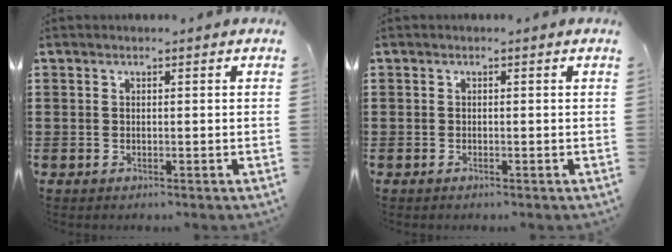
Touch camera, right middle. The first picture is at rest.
{"total": 0.0}